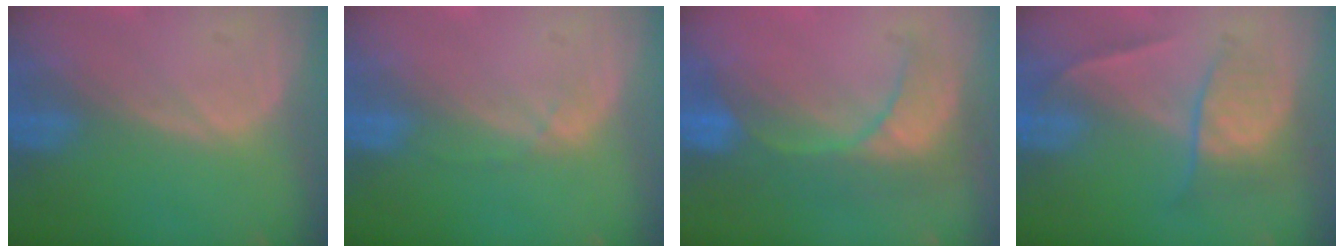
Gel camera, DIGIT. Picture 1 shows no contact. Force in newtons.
{"total": 1.1, "press": 1.1, "slide": 0.2}
{"total": 8.4, "press": 8.1, "slide": 2.3}
{"total": 6.7, "press": 5.8, "slide": 3.3}